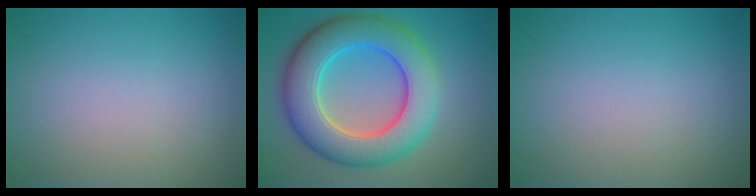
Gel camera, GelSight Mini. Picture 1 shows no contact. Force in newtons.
{"total": 9.7, "press": 9.7, "slide": 0.4}
{"total": 0.0}